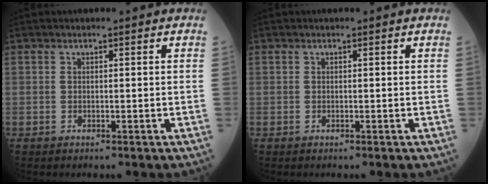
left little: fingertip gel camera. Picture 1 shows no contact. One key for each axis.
{"total": 0.0}